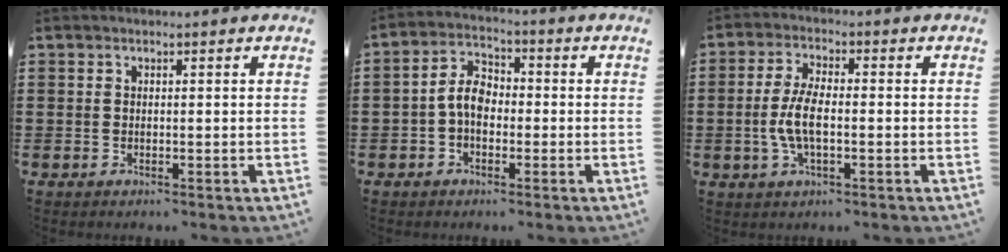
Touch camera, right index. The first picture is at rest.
{"total": 5.2, "force": [-0.8, 3.3, 4.0], "torque": [-0.091, 0.008, -0.020]}
{"total": 5.8, "force": [-1.0, 2.2, 5.3], "torque": [-0.128, -0.006, -0.028]}